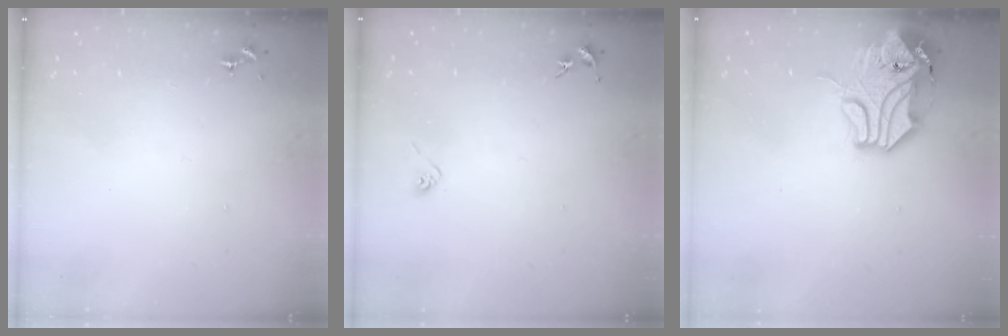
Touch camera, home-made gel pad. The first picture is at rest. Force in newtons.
{"total": 2.9, "press": 2.8, "slide": 0.8}
{"total": 13.7, "press": 13.5, "slide": 1.8}